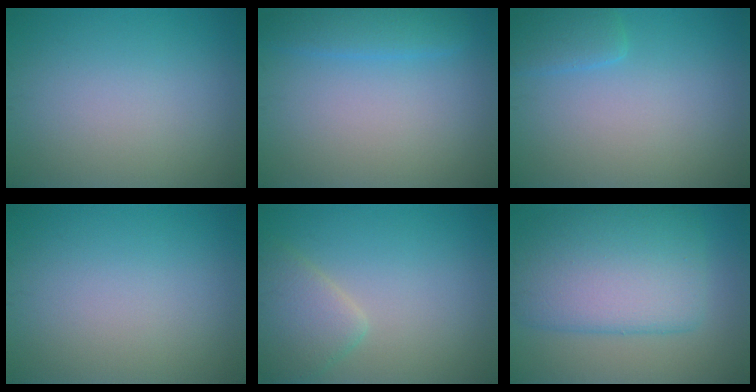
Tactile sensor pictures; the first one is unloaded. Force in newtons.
{"total": 2.4, "press": 2.4, "slide": 0.2}
{"total": 1.9, "press": 1.8, "slide": 0.3}
{"total": 0.0}
{"total": 3.4, "press": 3.4, "slide": 0.2}
{"total": 9.0, "press": 9.0, "slide": 0.3}